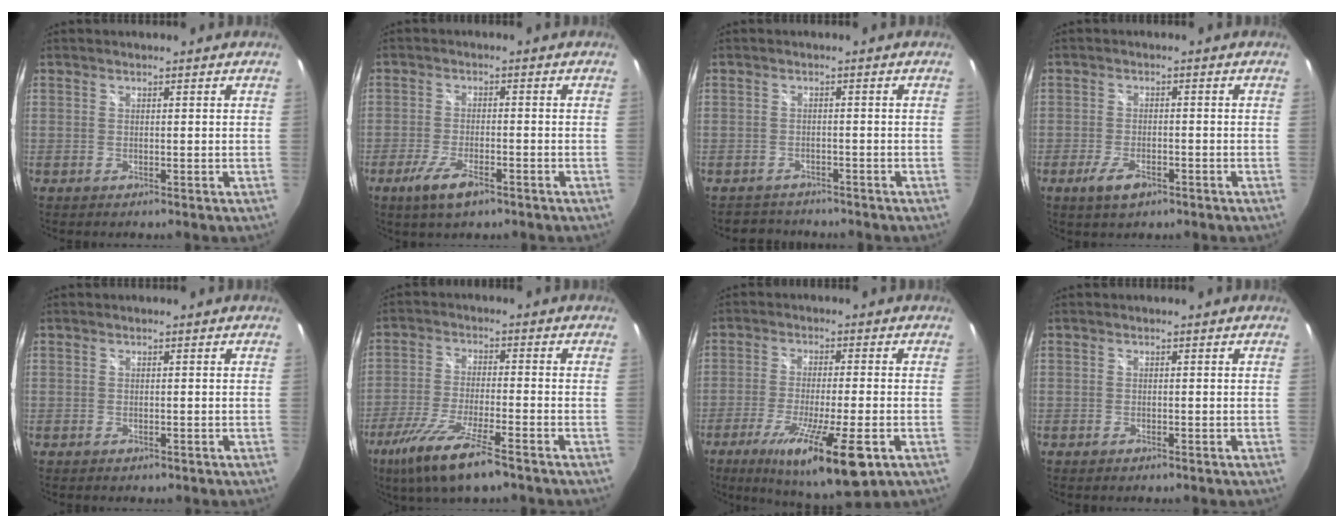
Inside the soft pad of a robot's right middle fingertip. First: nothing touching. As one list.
[{"total": 6.1, "force": [-3.7, 1.8, 4.5], "torque": [-0.108, -0.014, -0.069]}, {"total": 3.8, "force": [-3.4, 1.7, 0.0], "torque": [-0.009, 0.005, -0.055]}, {"total": 4.4, "force": [-2.6, 1.9, 3.1], "torque": [-0.074, -0.010, -0.046]}, {"total": 0.0}, {"total": 12.6, "force": [-8.2, 2.2, 9.3], "torque": [-0.205, -0.038, -0.155]}, {"total": 16.2, "force": [-7.9, 2.7, 13.8], "torque": [-0.254, -0.051, -0.125]}, {"total": 0.0}]